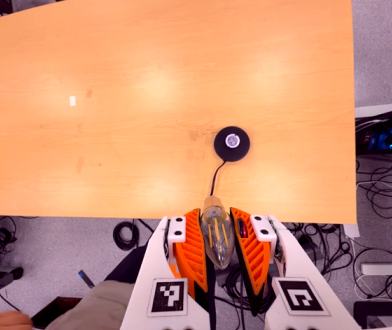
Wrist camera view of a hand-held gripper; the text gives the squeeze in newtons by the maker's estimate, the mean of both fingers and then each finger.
{"total": 18.9, "left": 20.8, "right": 17.0}